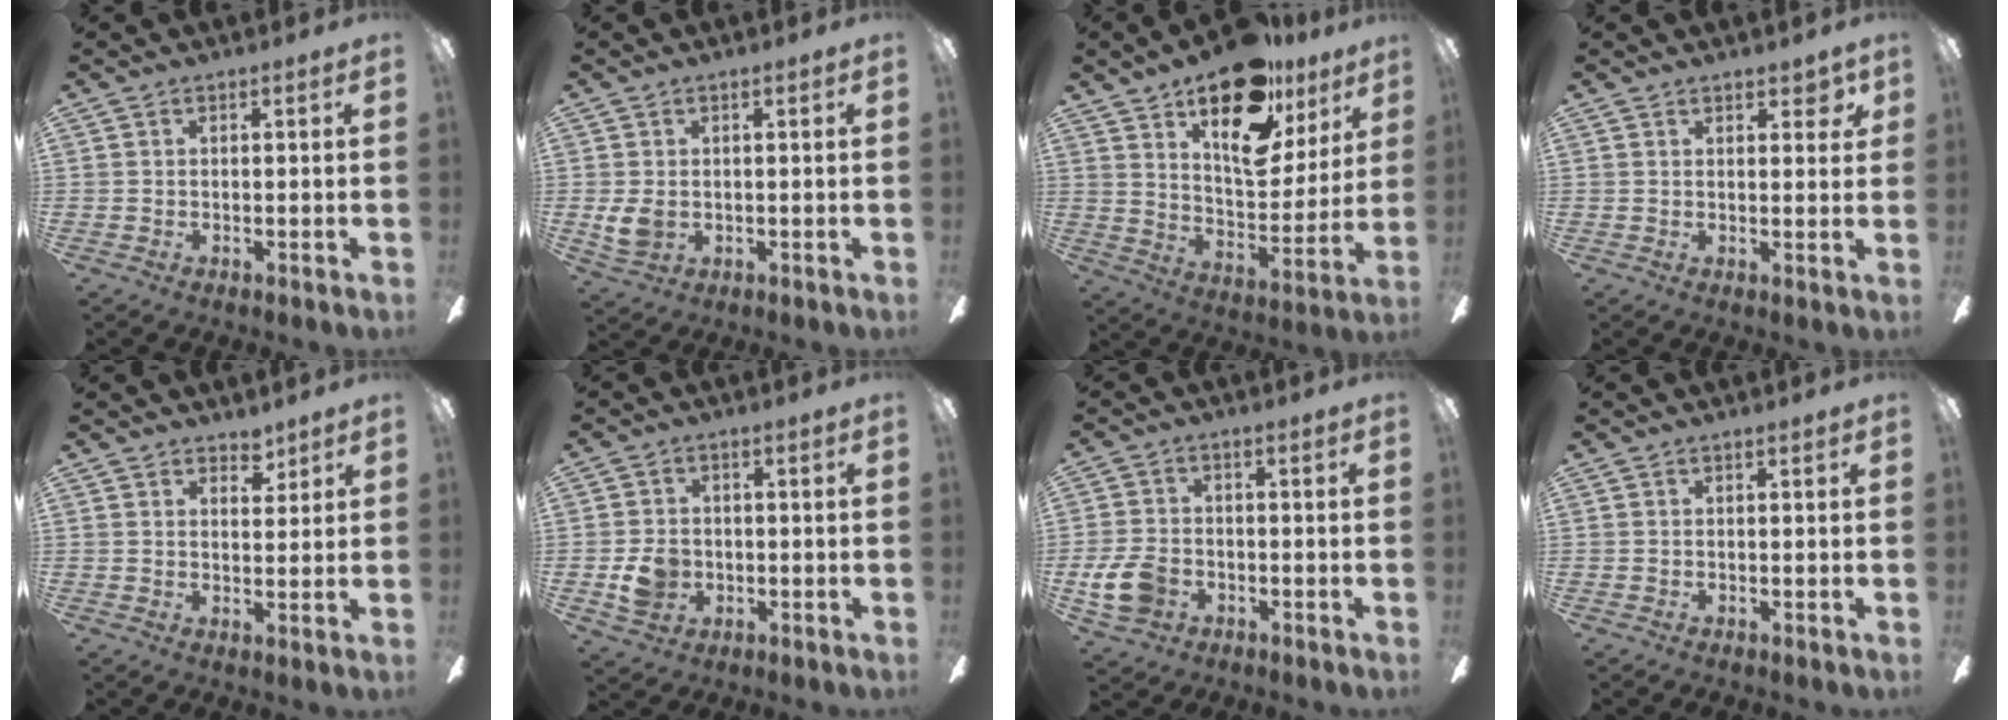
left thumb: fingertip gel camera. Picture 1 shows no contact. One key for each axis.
{"total": 4.8, "fx": 0.2, "fy": 3.6, "fz": 3.2, "tx": -0.062, "ty": 0.001, "tz": 0.004}
{"total": 22.6, "fx": 14.4, "fy": 10.9, "fz": 13.7, "tx": -0.192, "ty": -0.084, "tz": 0.244}
{"total": 3.5, "fx": 2.4, "fy": 1.6, "fz": 2.0, "tx": -0.010, "ty": -0.009, "tz": 0.036}
{"total": 3.9, "fx": 3.4, "fy": 1.8, "fz": 0.9, "tx": 0.009, "ty": -0.023, "tz": 0.058}
{"total": 6.7, "fx": -1.2, "fy": 5.7, "fz": 3.2, "tx": -0.046, "ty": 0.007, "tz": -0.022}
{"total": 8.7, "fx": -3.2, "fy": 6.3, "fz": 5.1, "tx": -0.126, "ty": 0.013, "tz": -0.058}
{"total": 0.0}